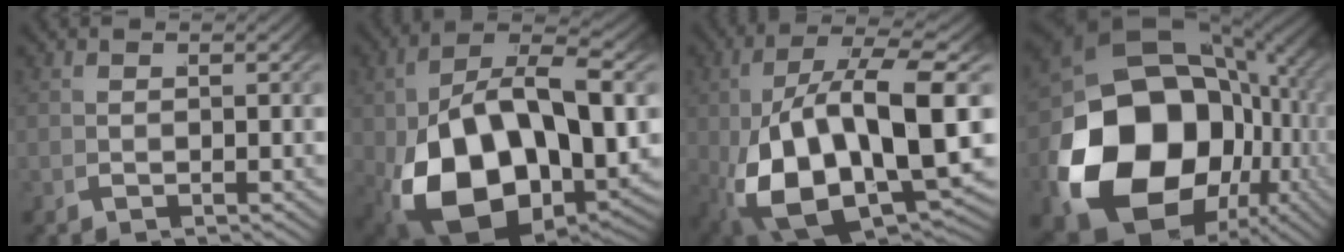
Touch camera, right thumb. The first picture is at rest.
{"total": 19.8, "force": [-2.3, 12.7, 15.1], "torque": [-0.299, -0.069, 0.002]}
{"total": 18.0, "force": [-2.6, 10.8, 14.2], "torque": [-0.291, -0.056, -0.003]}
{"total": 24.8, "force": [-3.2, 16.7, 18.1], "torque": [-0.350, -0.059, -0.021]}